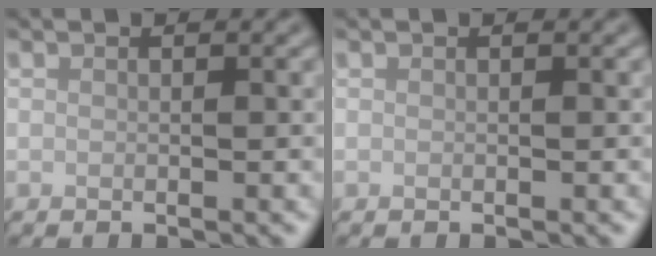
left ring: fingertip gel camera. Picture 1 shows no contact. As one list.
[{"total": 0.0}]